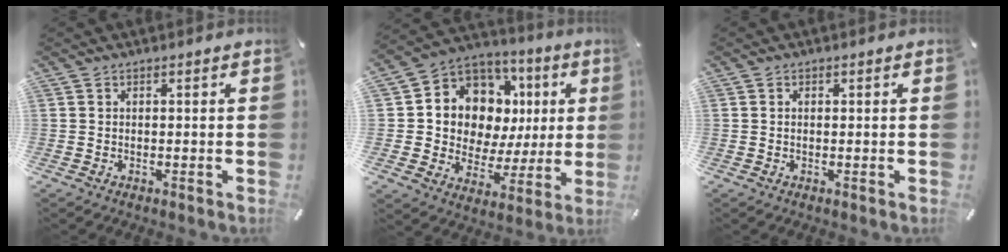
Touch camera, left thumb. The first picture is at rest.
{"total": 11.2, "force": [3.7, 10.0, 3.6], "torque": [-0.063, -0.044, 0.078]}
{"total": 0.8, "force": [0.1, 0.5, 0.6], "torque": [-0.013, 0.004, 0.000]}